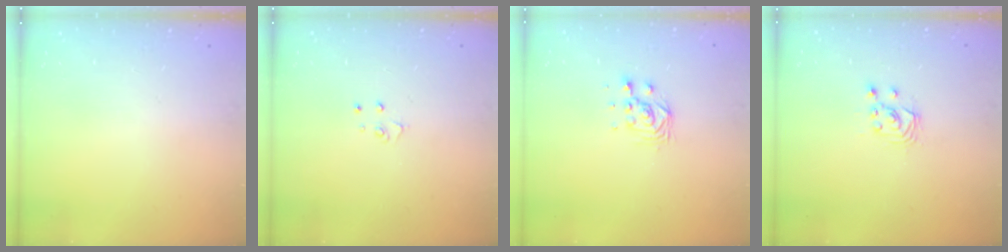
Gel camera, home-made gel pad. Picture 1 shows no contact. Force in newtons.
{"total": 3.2, "press": 3.2, "slide": 0.3}
{"total": 4.7, "press": 4.6, "slide": 0.6}
{"total": 2.9, "press": 2.9, "slide": 0.2}